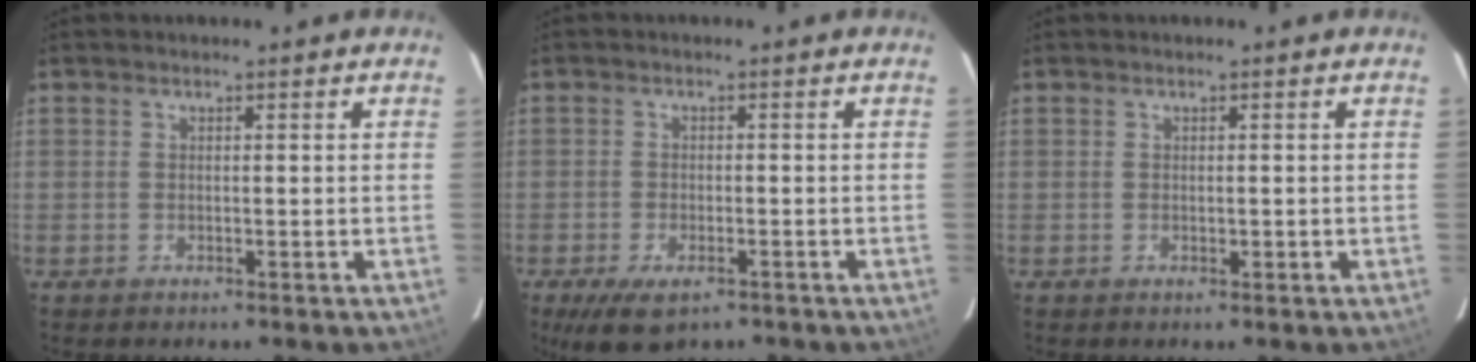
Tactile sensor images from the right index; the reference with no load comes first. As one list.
[{"total": 6.5, "force": [-4.4, 2.8, 3.8], "torque": [-0.069, -0.008, -0.070]}, {"total": 0.6, "force": [-0.1, 0.2, 0.6], "torque": [-0.010, -0.001, 0.000]}]